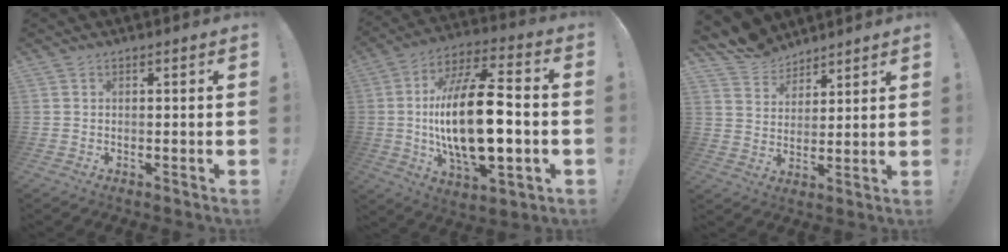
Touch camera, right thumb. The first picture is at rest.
{"total": 24.6, "force": [-1.5, 10.1, 22.4], "torque": [-0.420, -0.006, -0.035]}
{"total": 9.2, "force": [8.1, 4.4, 0.9], "torque": [-0.033, -0.062, 0.160]}